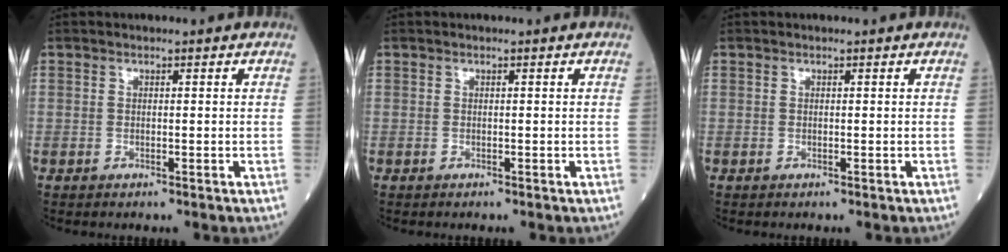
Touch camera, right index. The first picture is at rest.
{"total": 0.0}
{"total": 0.0}